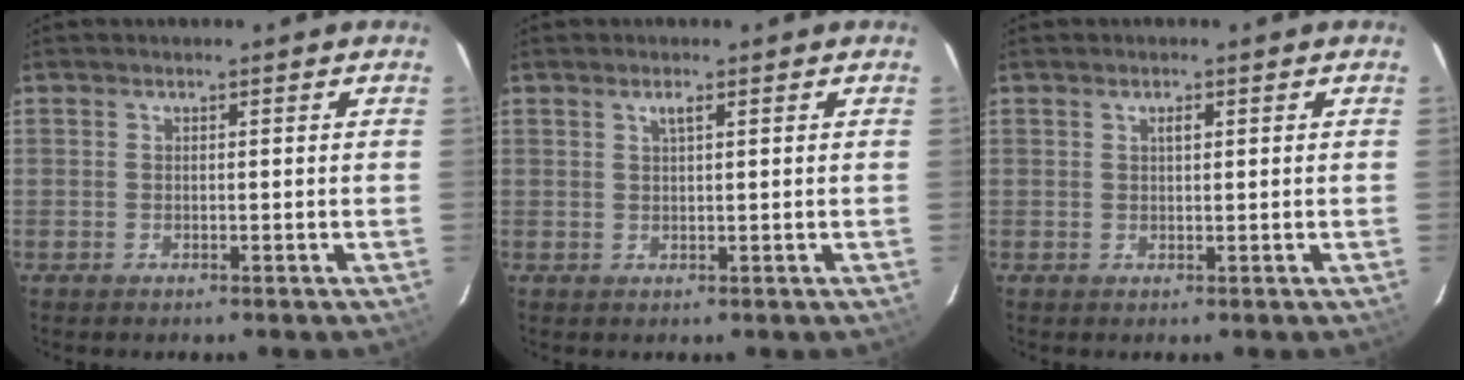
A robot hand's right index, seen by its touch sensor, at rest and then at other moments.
{"total": 1.3, "force": [0.7, 0.1, 1.1], "torque": [-0.020, 0.003, 0.012]}
{"total": 1.1, "force": [0.5, 0.5, 0.9], "torque": [-0.014, 0.004, 0.008]}